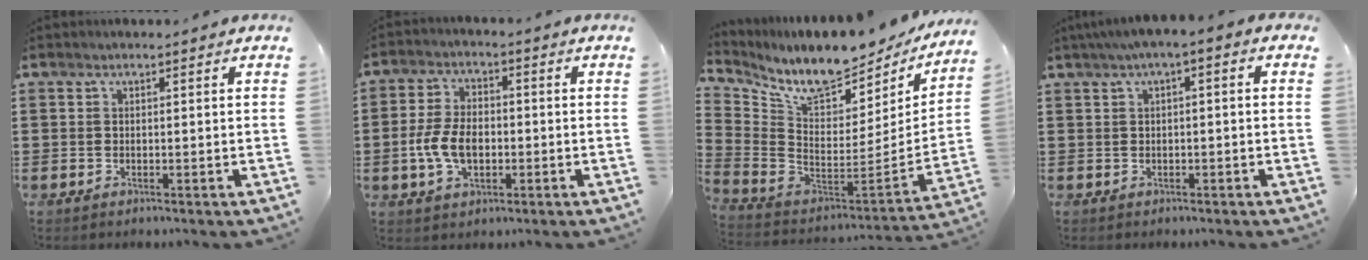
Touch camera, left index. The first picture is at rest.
{"total": 6.9, "force": [-1.4, 4.0, 5.4], "torque": [-0.122, 0.002, -0.030]}
{"total": 9.1, "force": [7.5, 2.5, 4.5], "torque": [-0.119, -0.068, 0.129]}
{"total": 2.0, "force": [-1.0, 0.4, 1.6], "torque": [-0.028, 0.002, -0.022]}